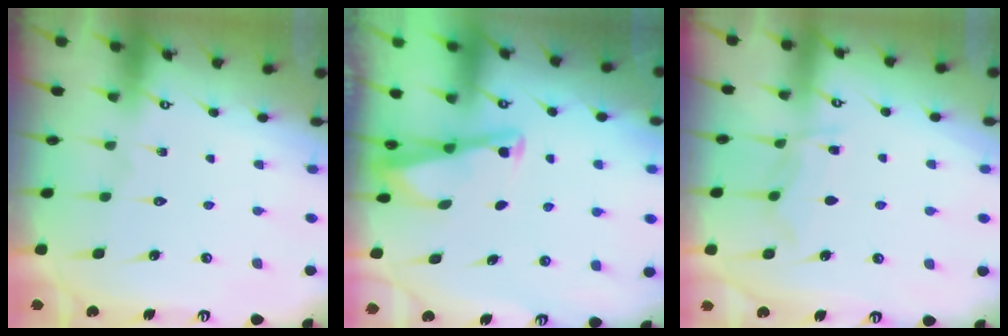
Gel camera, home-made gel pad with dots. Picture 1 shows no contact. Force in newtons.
{"total": 2.8, "press": 2.8, "slide": 0.4}
{"total": 6.1, "press": 6.1, "slide": 0.7}